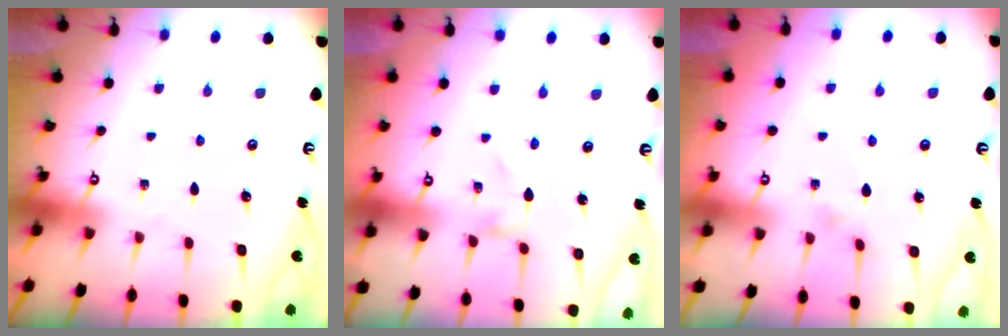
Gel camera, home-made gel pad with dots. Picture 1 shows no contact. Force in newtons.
{"total": 0.0}
{"total": 0.9, "press": 0.8, "slide": 0.3}